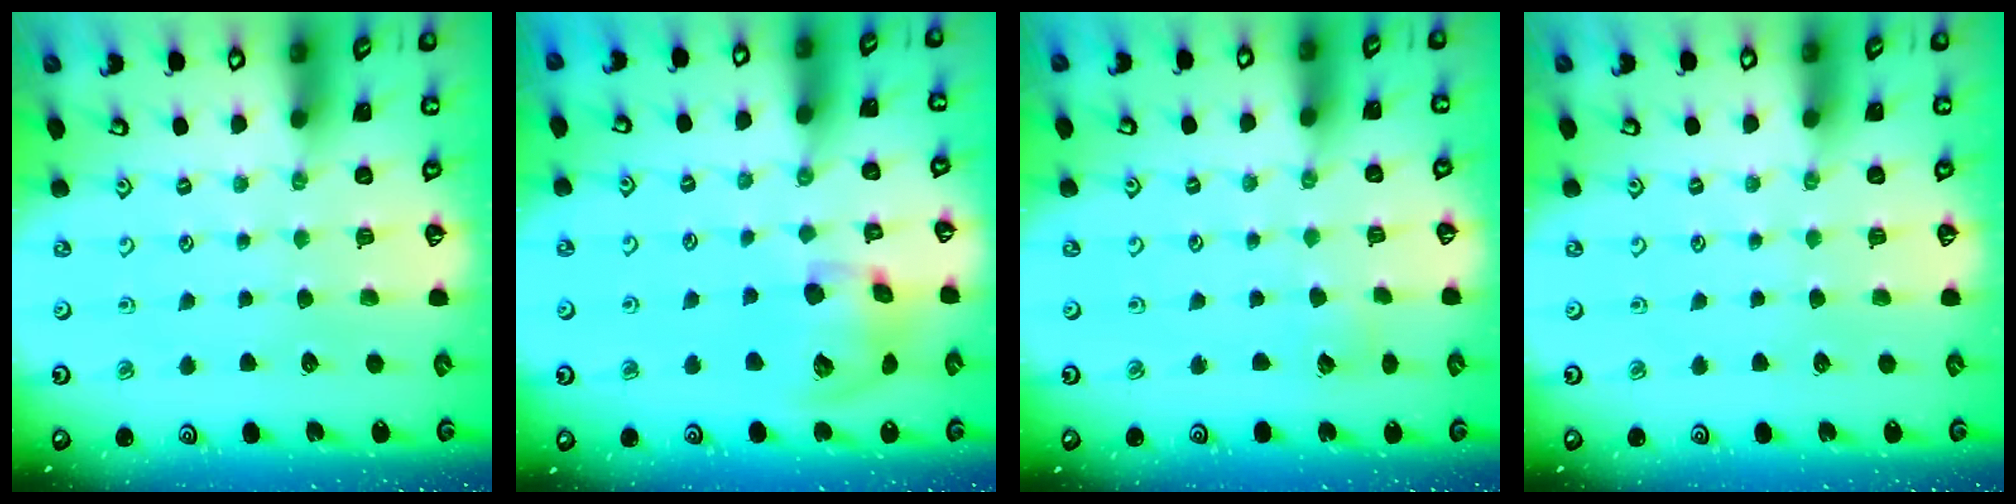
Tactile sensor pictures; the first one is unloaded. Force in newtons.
{"total": 14.0, "press": 13.8, "slide": 2.2}
{"total": 2.8, "press": 2.8, "slide": 0.3}
{"total": 0.0}